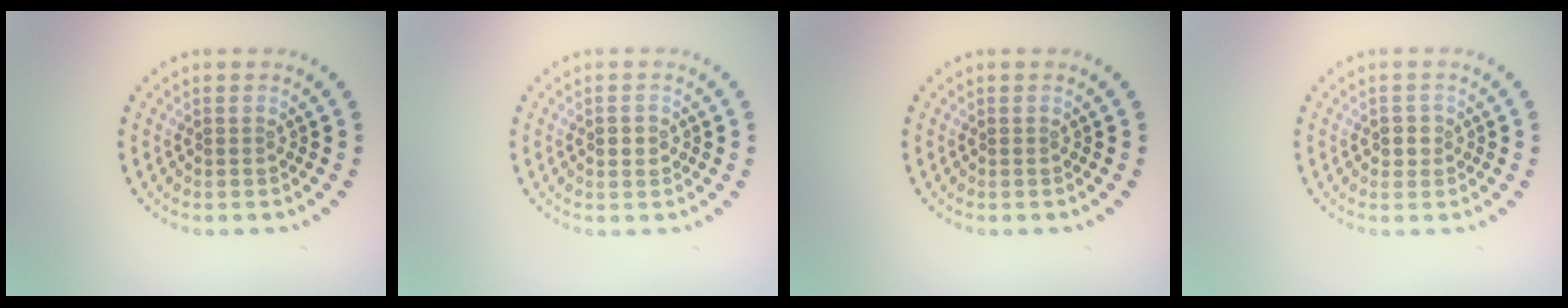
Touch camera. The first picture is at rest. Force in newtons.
{"total": 1.1, "press": 1.1, "slide": 0.1}
{"total": 0.0}
{"total": 1.2, "press": 1.1, "slide": 0.4}